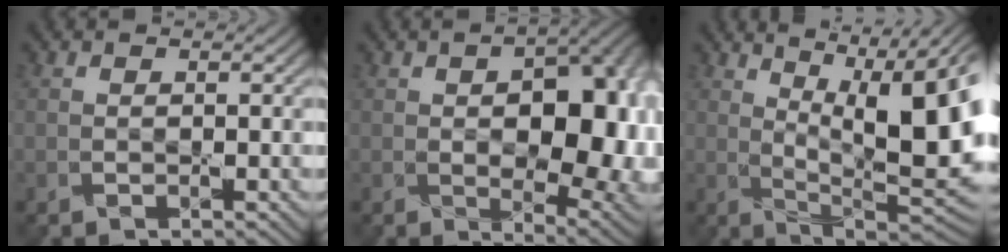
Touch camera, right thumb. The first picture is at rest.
{"total": 15.1, "force": [-0.1, 9.1, 12.0], "torque": [-0.138, -0.019, 0.030]}
{"total": 17.9, "force": [4.0, 7.3, 15.9], "torque": [-0.205, 0.023, 0.062]}